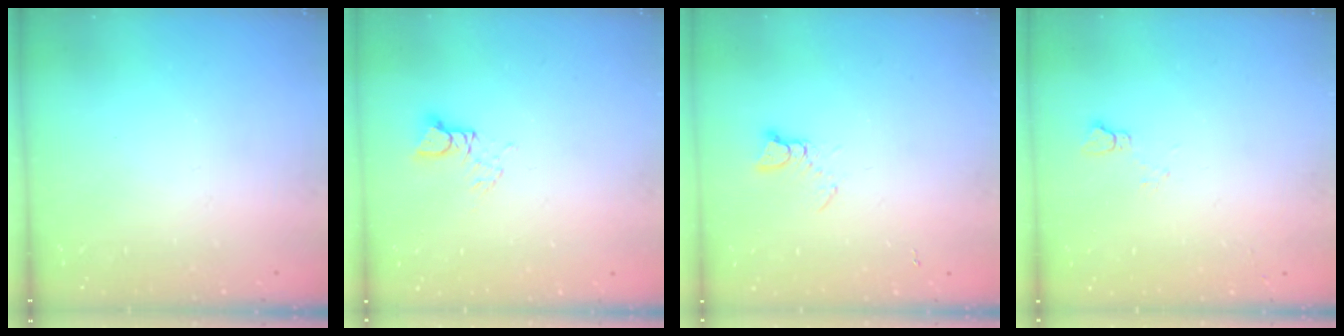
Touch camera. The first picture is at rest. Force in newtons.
{"total": 3.2, "press": 3.2, "slide": 0.4}
{"total": 2.6, "press": 2.6, "slide": 0.3}
{"total": 3.2, "press": 3.2, "slide": 0.5}